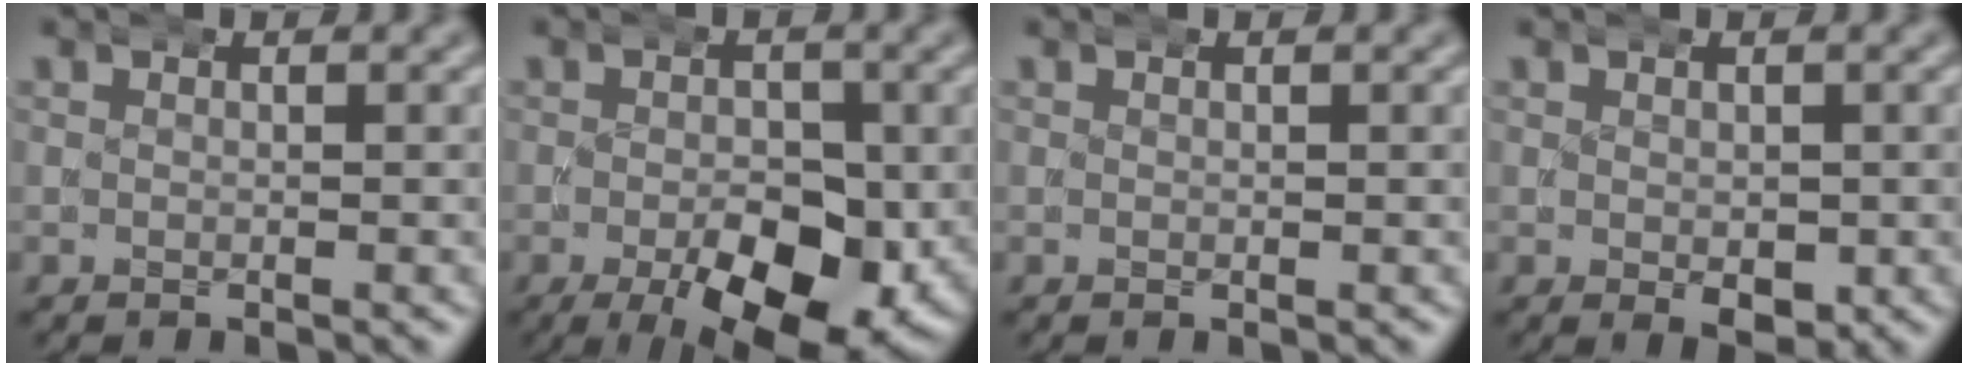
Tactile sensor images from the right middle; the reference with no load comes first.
{"total": 10.7, "force": [-3.8, 5.5, 8.3], "torque": [-0.127, -0.039, -0.041]}
{"total": 0.0}
{"total": 2.8, "force": [-0.9, 1.6, 2.2], "torque": [-0.032, -0.018, -0.006]}